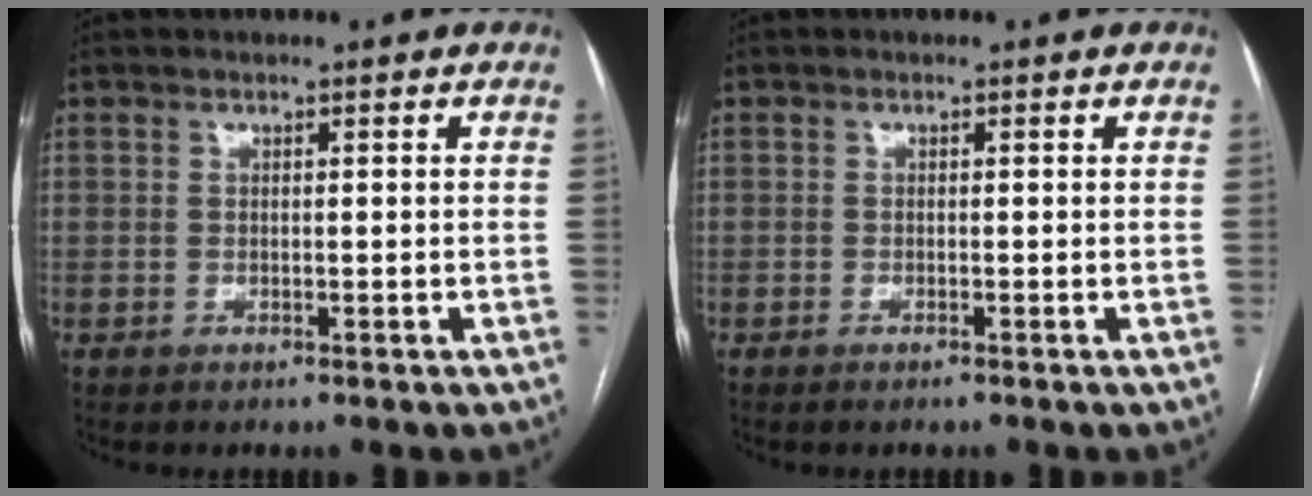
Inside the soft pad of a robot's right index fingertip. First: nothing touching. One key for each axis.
{"total": 0.5, "fx": -0.4, "fy": 0.0, "fz": 0.3, "tx": -0.006, "ty": -0.001, "tz": -0.008}